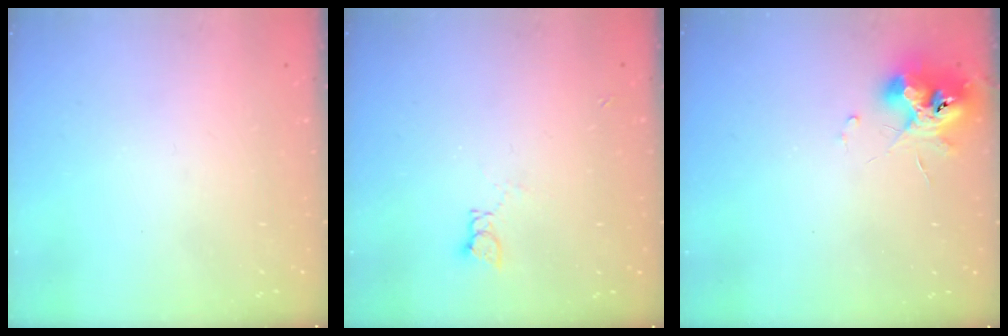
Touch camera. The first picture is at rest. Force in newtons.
{"total": 2.2, "press": 2.2, "slide": 0.3}
{"total": 12.1, "press": 12.0, "slide": 0.9}